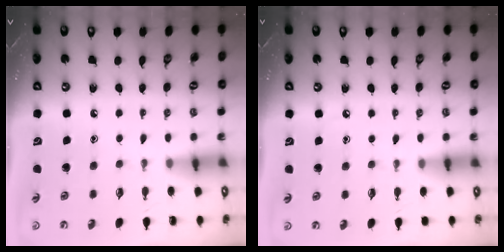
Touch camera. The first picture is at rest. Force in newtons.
{"total": 3.3, "press": 3.3, "slide": 0.5}